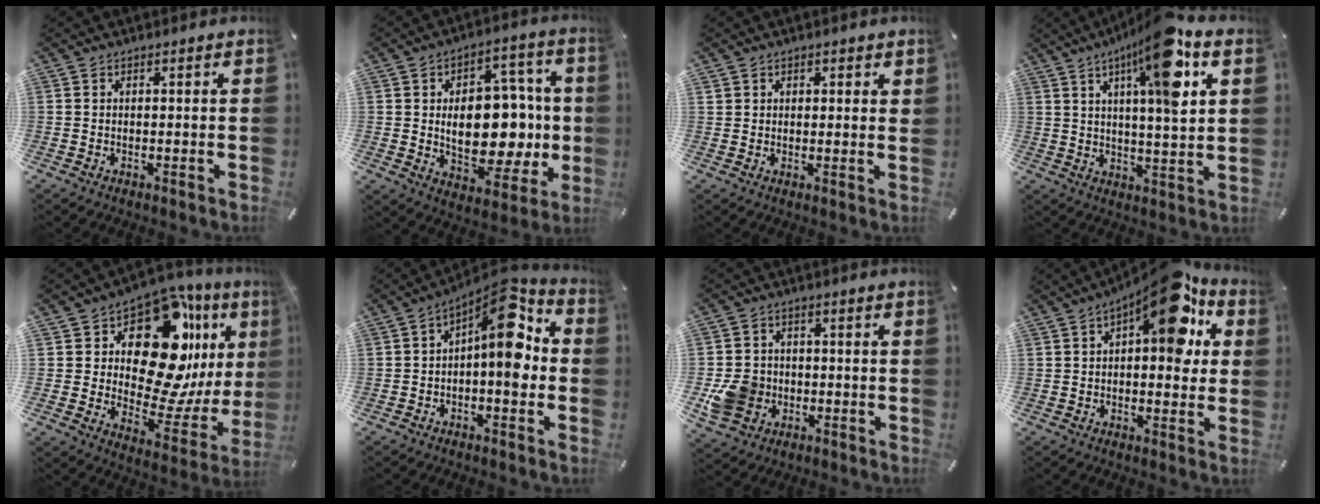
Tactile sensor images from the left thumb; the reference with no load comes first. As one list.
[{"total": 17.4, "force": [0.1, 11.3, 13.3], "torque": [-0.180, -0.004, 0.007]}, {"total": 1.7, "force": [1.2, 1.1, 0.3], "torque": [0.001, -0.002, 0.022]}, {"total": 15.4, "force": [7.1, 3.3, 13.2], "torque": [-0.203, -0.031, 0.107]}, {"total": 20.5, "force": [8.0, 11.5, 14.9], "torque": [-0.225, -0.078, 0.130]}, {"total": 12.3, "force": [2.3, 5.4, 10.9], "torque": [-0.141, -0.032, 0.035]}, {"total": 9.2, "force": [-2.2, 8.0, 4.0], "torque": [-0.090, 0.014, -0.041]}, {"total": 16.3, "force": [7.7, 6.9, 12.6], "torque": [-0.151, -0.057, 0.122]}]